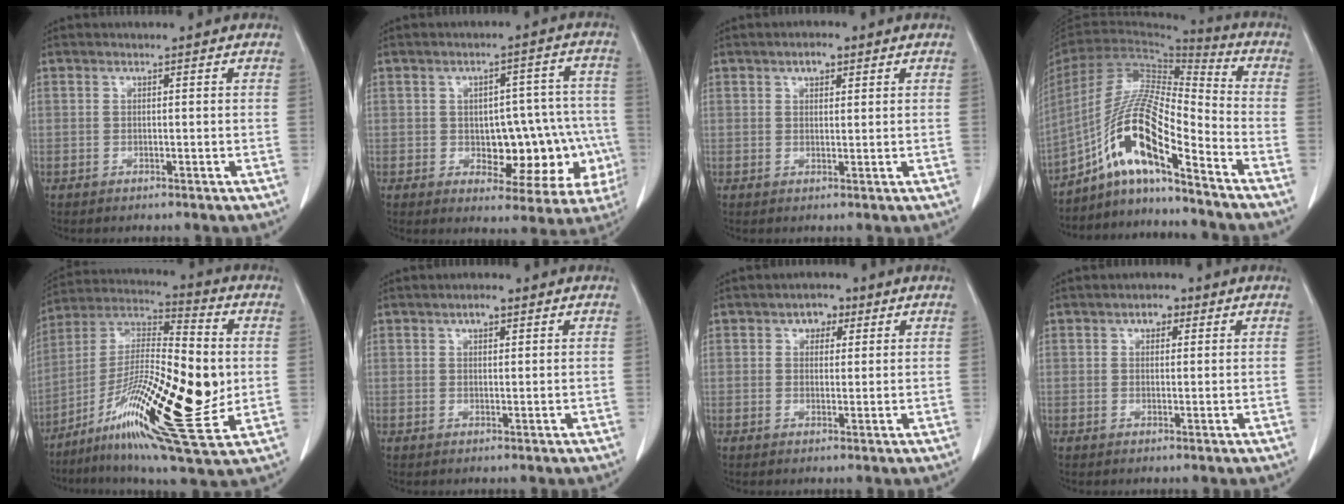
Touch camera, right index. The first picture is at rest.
{"total": 13.7, "force": [-3.3, 7.1, 11.2], "torque": [-0.110, 0.036, -0.025]}
{"total": 2.4, "force": [1.5, 1.2, 1.5], "torque": [-0.023, 0.006, 0.024]}
{"total": 13.8, "force": [-8.8, 1.3, 10.6], "torque": [-0.203, 0.009, -0.163]}
{"total": 22.5, "force": [-4.3, 3.9, 21.8], "torque": [-0.393, -0.014, -0.074]}
{"total": 2.2, "force": [1.3, 0.9, 1.5], "torque": [-0.025, 0.006, 0.022]}
{"total": 3.2, "force": [1.6, 2.2, 1.7], "torque": [-0.019, 0.011, 0.023]}
{"total": 2.4, "force": [1.2, 1.4, 1.5], "torque": [-0.018, 0.010, 0.017]}